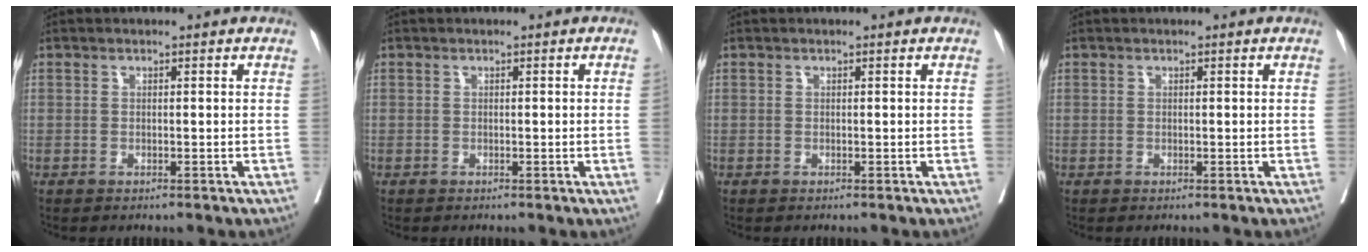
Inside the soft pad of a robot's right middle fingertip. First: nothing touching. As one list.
[{"total": 1.0, "force": [-0.1, -0.4, 0.9], "torque": [-0.013, -0.001, -0.001]}, {"total": 0.0}, {"total": 0.0}]